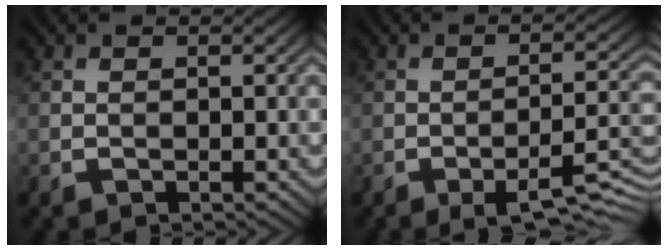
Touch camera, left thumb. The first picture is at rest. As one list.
[{"total": 7.7, "force": [-4.4, 1.8, 6.0], "torque": [-0.092, 0.003, -0.060]}]